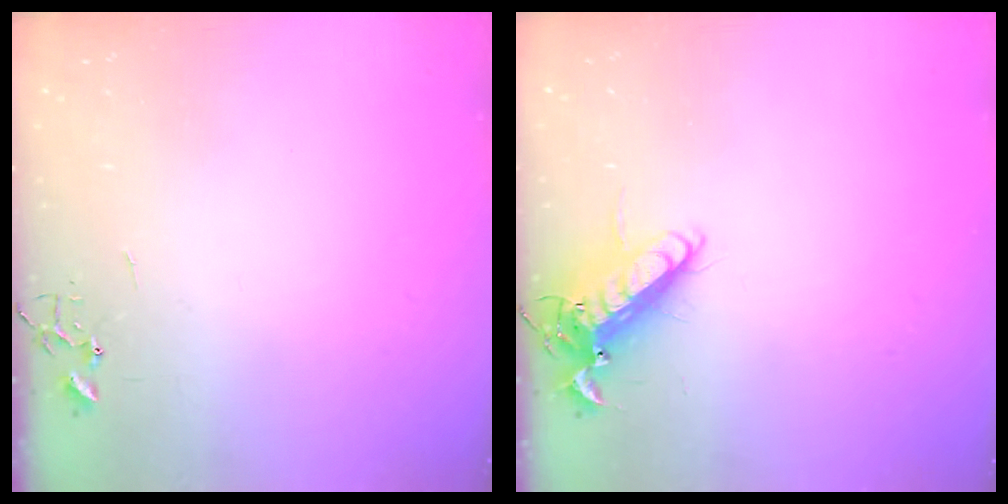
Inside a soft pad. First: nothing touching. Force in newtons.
{"total": 13.3, "press": 13.0, "slide": 2.5}